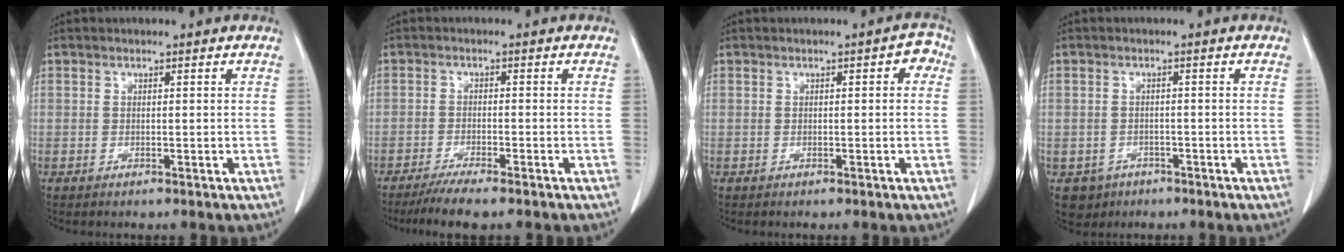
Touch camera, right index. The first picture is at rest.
{"total": 5.9, "force": [-4.7, 0.1, 3.5], "torque": [-0.057, -0.014, -0.077]}
{"total": 2.2, "force": [0.3, 0.9, 2.0], "torque": [-0.015, 0.008, -0.002]}
{"total": 3.7, "force": [-2.0, 3.2, 0.3], "torque": [-0.007, 0.007, -0.024]}